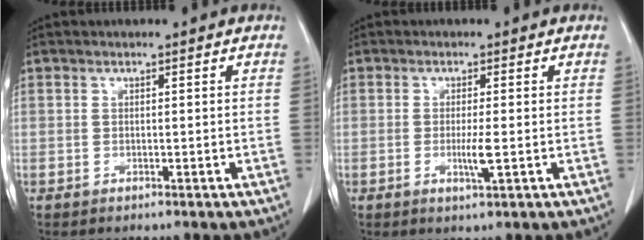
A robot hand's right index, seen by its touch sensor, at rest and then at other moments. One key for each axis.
{"total": 2.9, "fx": -0.6, "fy": 0.0, "fz": 2.9, "tx": -0.053, "ty": -0.007, "tz": -0.010}